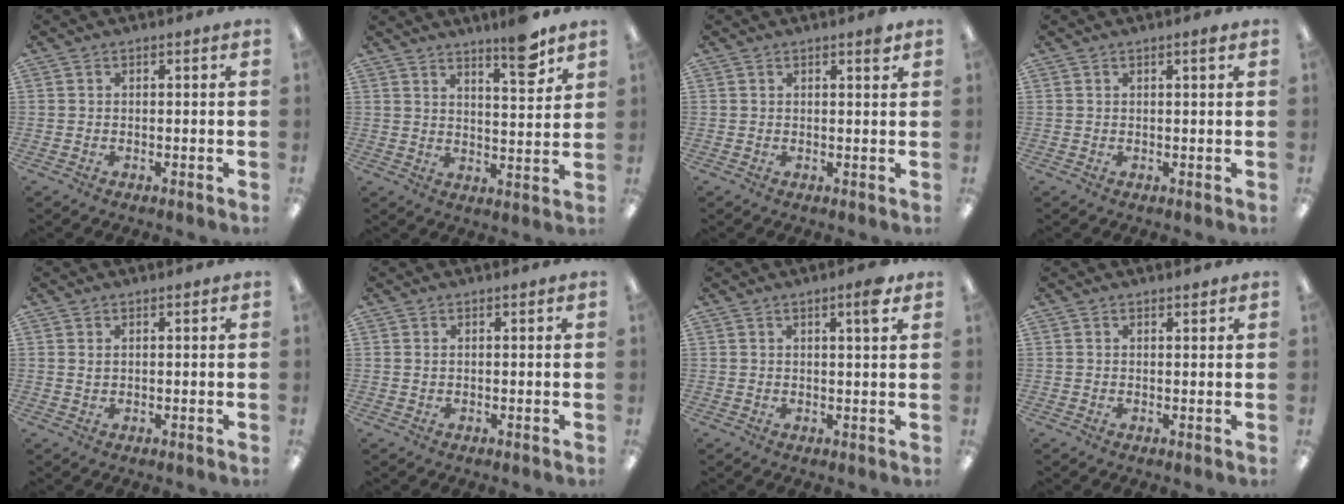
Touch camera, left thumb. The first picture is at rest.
{"total": 8.9, "force": [6.8, 1.7, 5.5], "torque": [-0.068, -0.046, 0.109]}
{"total": 2.1, "force": [1.5, 0.4, 1.4], "torque": [-0.014, -0.005, 0.023]}
{"total": 1.3, "force": [0.8, 0.1, 1.0], "torque": [-0.013, -0.002, 0.012]}
{"total": 1.1, "force": [0.8, 0.5, 0.6], "torque": [-0.014, 0.000, 0.014]}
{"total": 0.6, "force": [0.4, 0.2, 0.4], "torque": [-0.009, 0.002, 0.007]}
{"total": 4.0, "force": [2.5, 0.5, 3.0], "torque": [-0.042, -0.008, 0.037]}
{"total": 1.1, "force": [1.1, 0.2, 0.3], "torque": [0.002, -0.005, 0.018]}